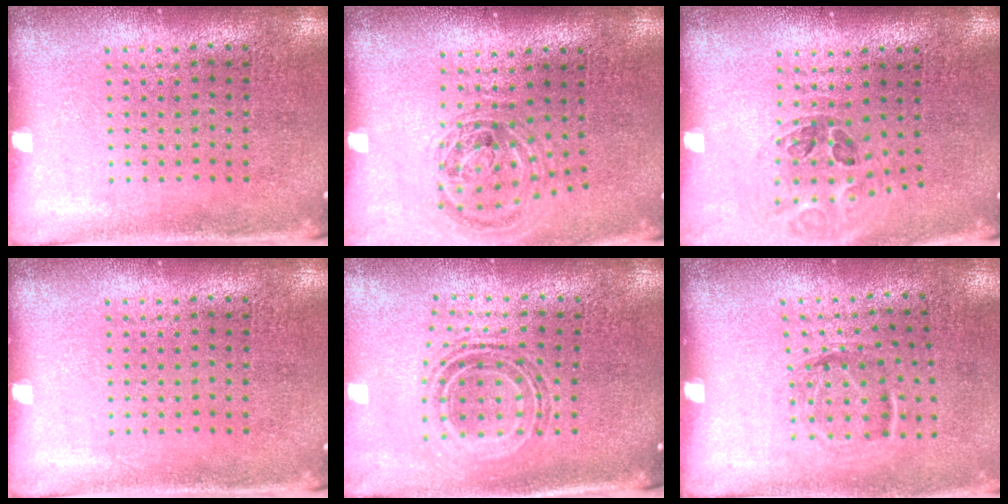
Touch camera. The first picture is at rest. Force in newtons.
{"total": 1.2, "press": 1.1, "slide": 0.4}
{"total": 1.0, "press": 1.0, "slide": 0.3}
{"total": 0.0}
{"total": 0.9, "press": 0.8, "slide": 0.3}
{"total": 1.2, "press": 0.8, "slide": 0.8}